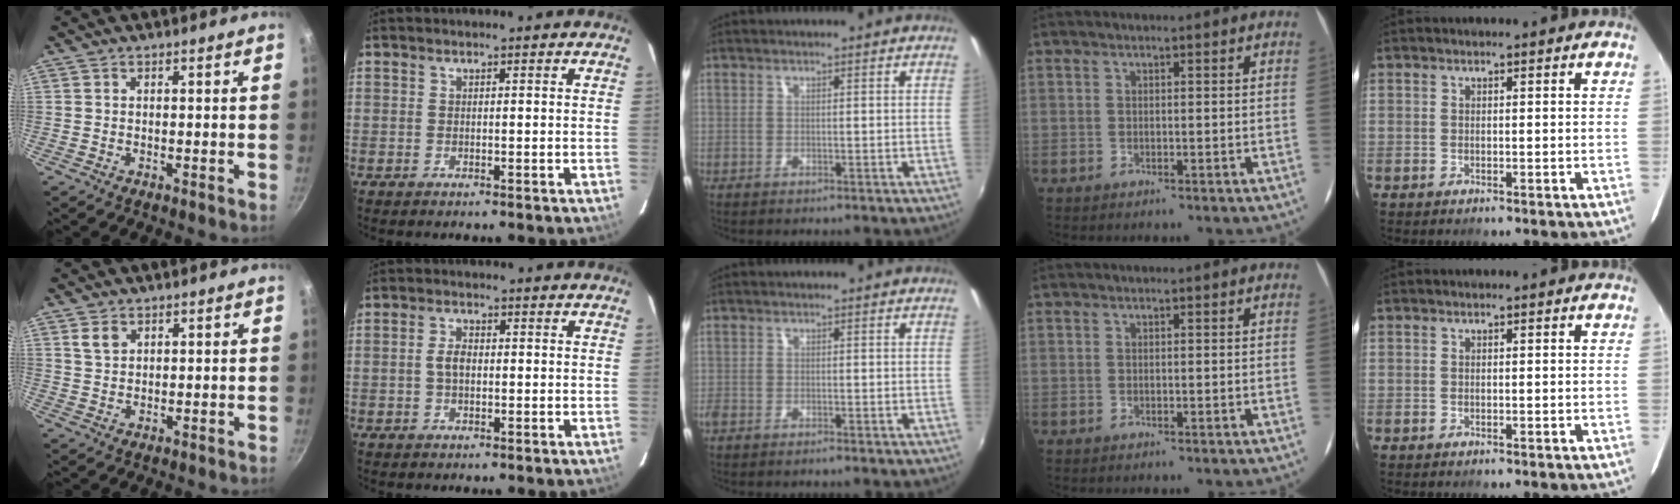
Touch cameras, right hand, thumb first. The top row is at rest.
{"thumb": {"total": 2.9, "force": [1.5, 2.0, 1.6], "torque": [-0.022, -0.003, 0.031]}, "index": {"total": 3.0, "force": [-0.2, 1.8, 2.4], "torque": [-0.049, 0.006, -0.001]}, "middle": {"total": 1.2, "force": [-1.0, 0.2, 0.5], "torque": [-0.014, -0.004, -0.023]}}